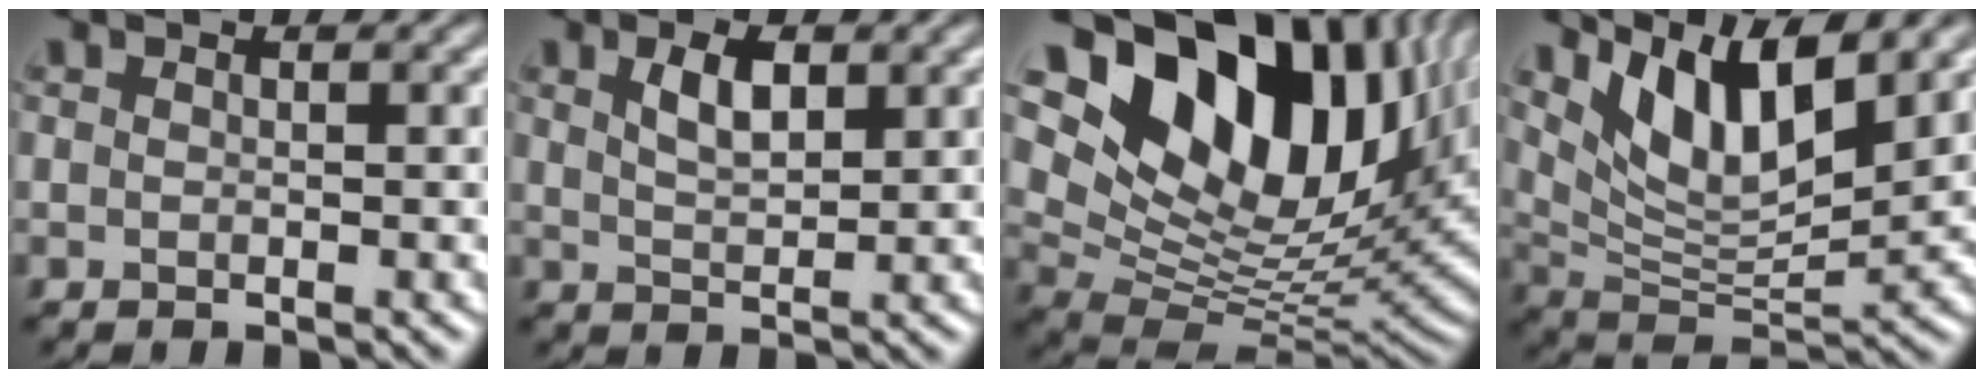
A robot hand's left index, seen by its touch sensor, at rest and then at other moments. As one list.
[{"total": 2.9, "force": [1.4, 1.2, 2.2], "torque": [-0.046, 0.002, 0.028]}, {"total": 18.1, "force": [8.5, 10.7, 11.8], "torque": [-0.220, 0.027, 0.154]}, {"total": 8.8, "force": [5.0, 3.1, 6.6], "torque": [-0.122, -0.010, 0.097]}]